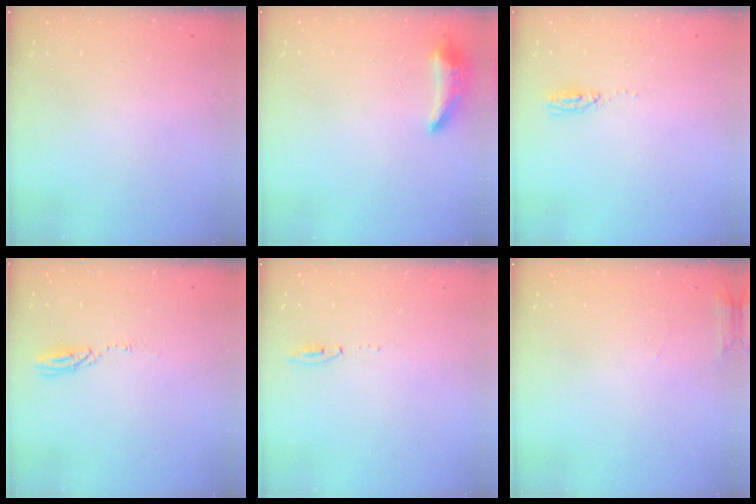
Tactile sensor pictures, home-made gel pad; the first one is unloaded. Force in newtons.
{"total": 8.3, "press": 8.1, "slide": 1.5}
{"total": 3.6, "press": 3.3, "slide": 1.5}
{"total": 3.8, "press": 3.8, "slide": 0.2}
{"total": 6.0, "press": 5.8, "slide": 1.5}
{"total": 5.2, "press": 5.0, "slide": 1.3}